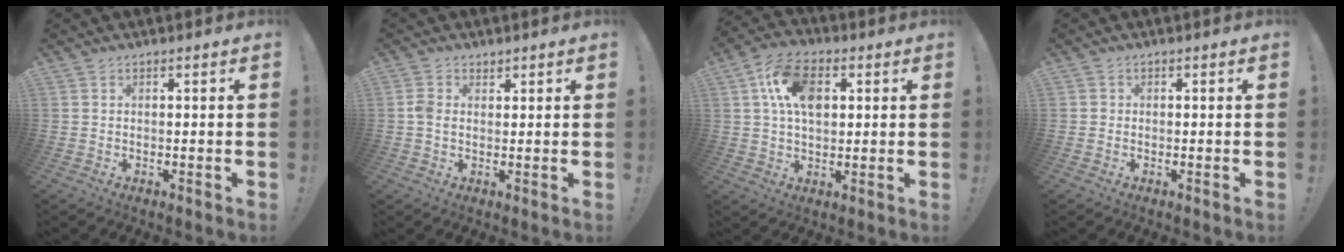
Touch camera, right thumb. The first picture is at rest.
{"total": 3.3, "force": [1.1, 2.4, 1.9], "torque": [-0.037, 0.000, 0.022]}
{"total": 13.1, "force": [3.7, 8.2, 9.5], "torque": [-0.160, 0.008, 0.070]}
{"total": 0.9, "force": [-0.2, 0.8, 0.1], "torque": [-0.009, 0.006, -0.001]}